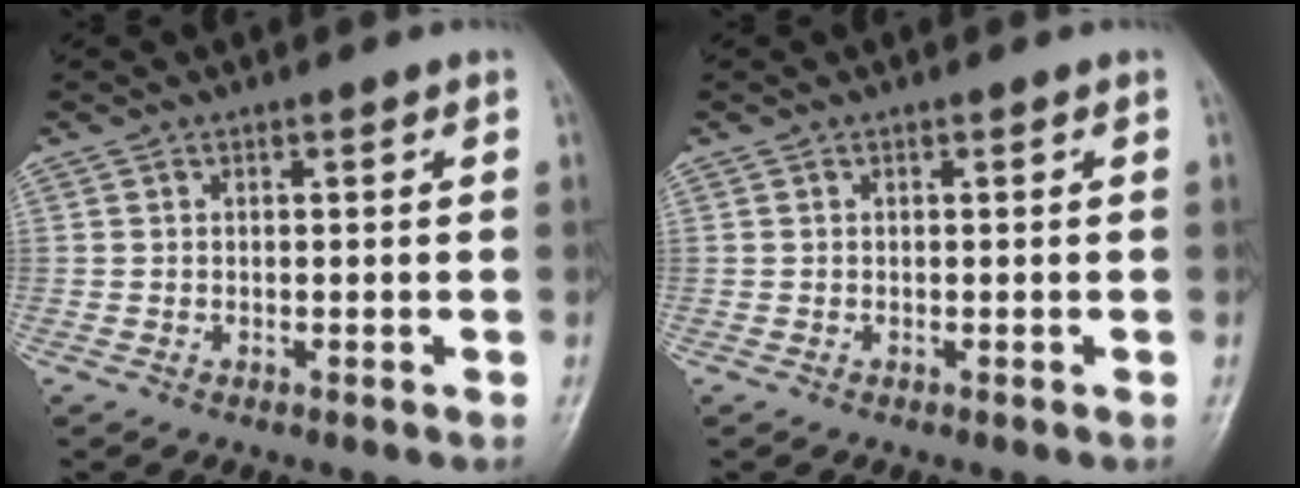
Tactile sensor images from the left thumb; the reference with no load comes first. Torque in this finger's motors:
{"motor_torque": [0.00, 0.00, -0.10, 0.10, 0.00]}